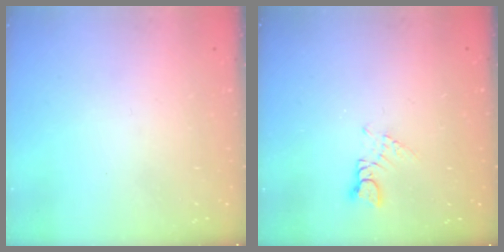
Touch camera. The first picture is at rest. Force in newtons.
{"total": 1.6, "press": 1.6, "slide": 0.2}